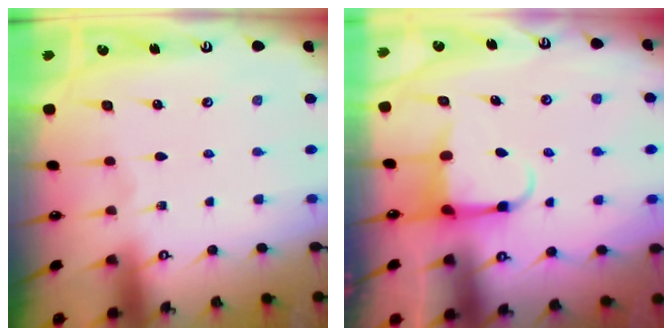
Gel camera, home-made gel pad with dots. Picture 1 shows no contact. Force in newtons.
{"total": 3.9, "press": 3.8, "slide": 0.9}